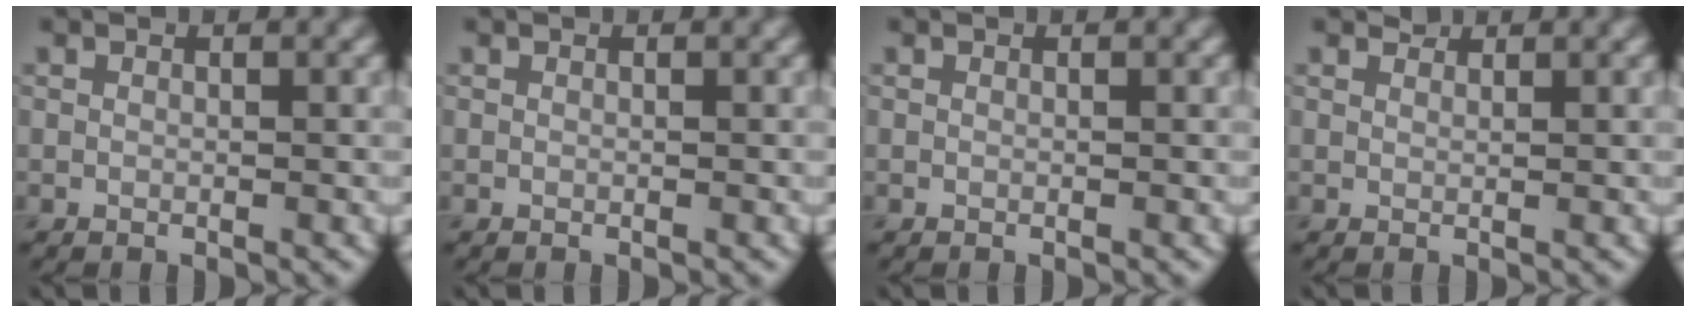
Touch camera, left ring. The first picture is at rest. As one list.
[{"total": 0.0}, {"total": 0.0}, {"total": 0.7, "force": [0.6, 0.1, 0.0], "torque": [0.000, -0.002, 0.012]}]